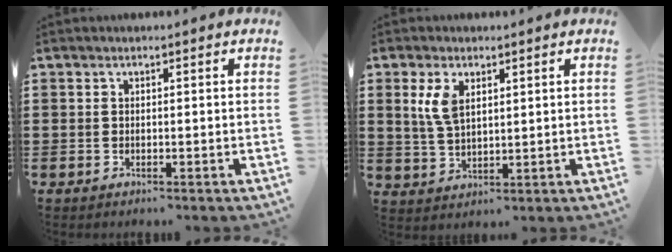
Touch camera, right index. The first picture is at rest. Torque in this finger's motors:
{"motor_torque": [0.57, -0.12, 0.27, 0.10]}